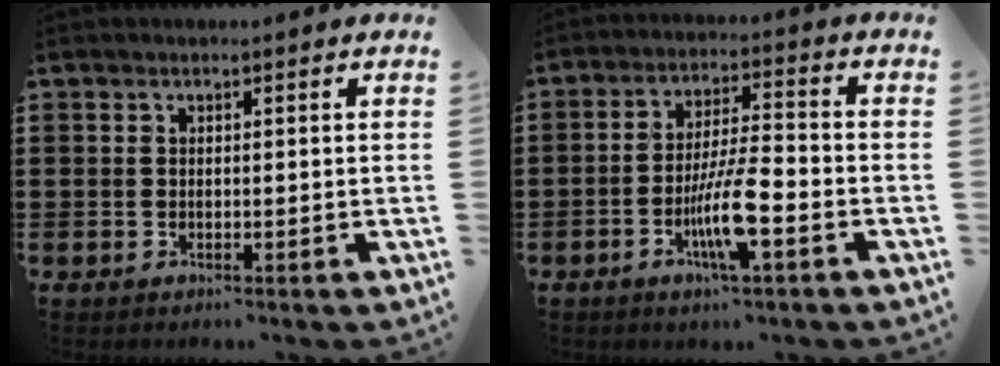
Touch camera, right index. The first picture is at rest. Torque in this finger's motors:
{"motor_torque": [0.50, -0.13, 0.32, 0.08]}